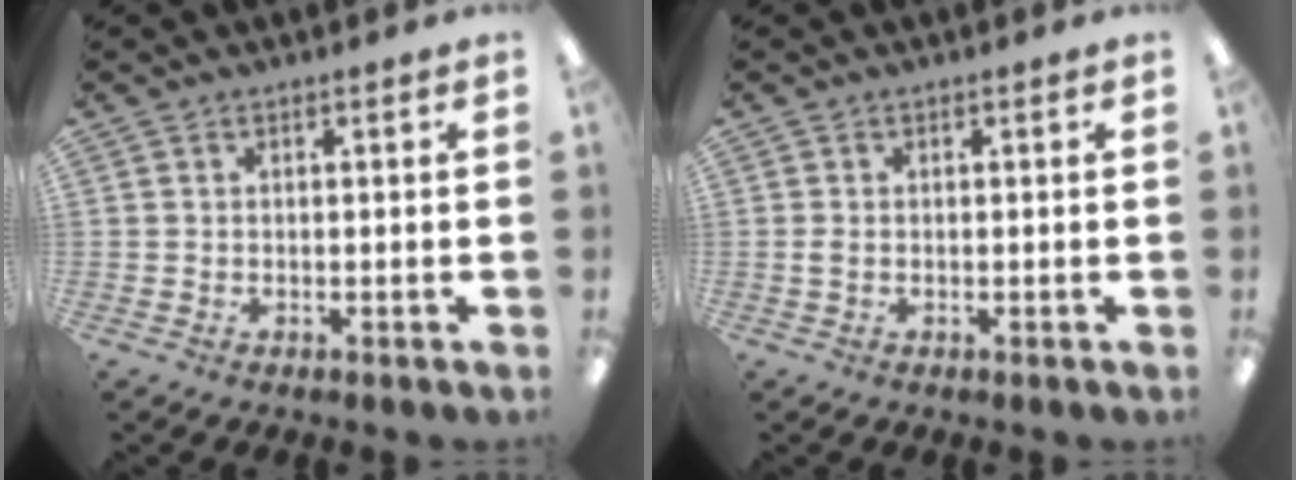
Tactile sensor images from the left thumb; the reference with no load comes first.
{"total": 1.1, "force": [0.0, 0.6, 0.9], "torque": [-0.019, 0.002, -0.001]}